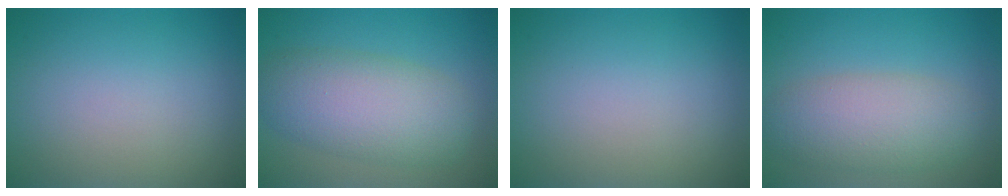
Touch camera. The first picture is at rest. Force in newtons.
{"total": 6.8, "press": 6.8, "slide": 0.3}
{"total": 0.0}
{"total": 5.4, "press": 5.4, "slide": 0.4}